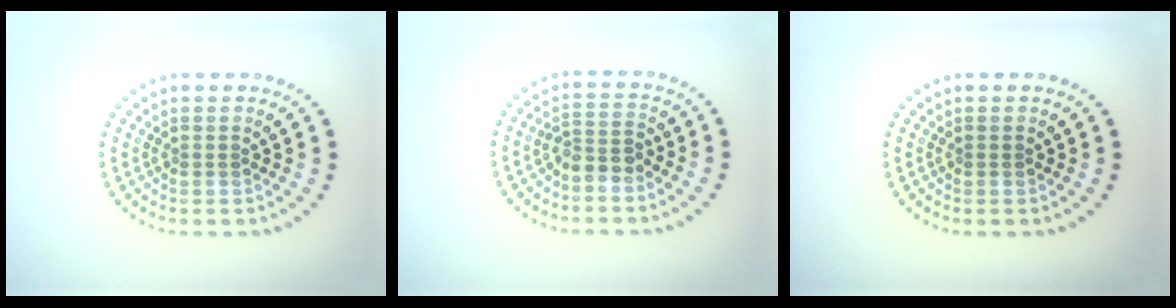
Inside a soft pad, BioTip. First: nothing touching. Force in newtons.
{"total": 2.2, "press": 1.9, "slide": 1.2}
{"total": 0.0}